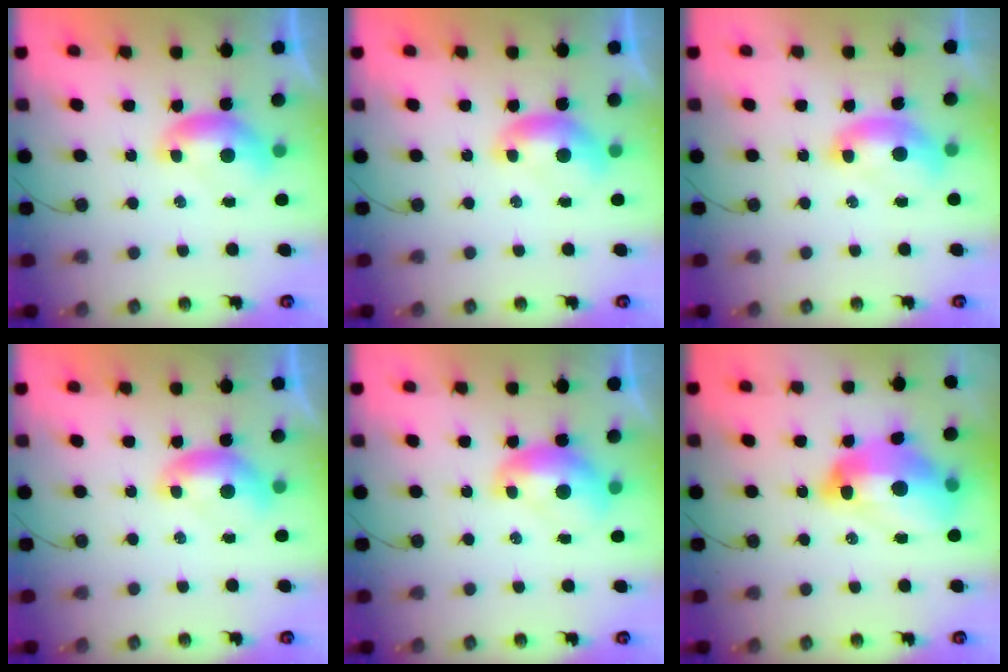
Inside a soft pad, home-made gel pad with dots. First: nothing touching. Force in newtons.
{"total": 0.0}
{"total": 1.8, "press": 1.7, "slide": 0.6}
{"total": 0.0}
{"total": 2.1, "press": 2.1, "slide": 0.3}
{"total": 13.2, "press": 13.2, "slide": 1.5}